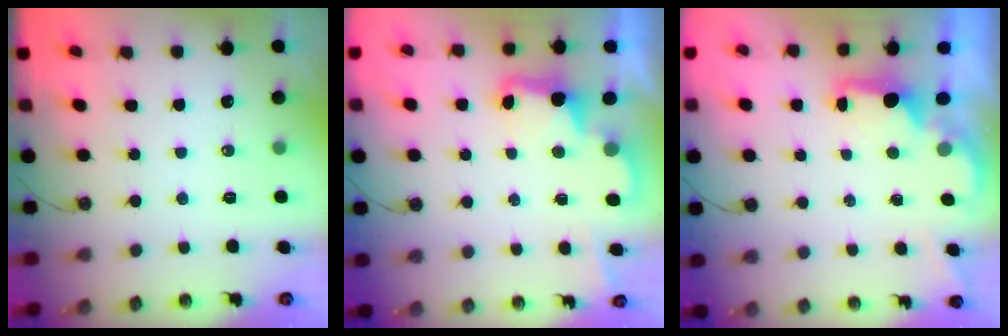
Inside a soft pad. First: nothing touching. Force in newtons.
{"total": 3.2, "press": 3.1, "slide": 0.7}
{"total": 1.7, "press": 1.5, "slide": 0.7}